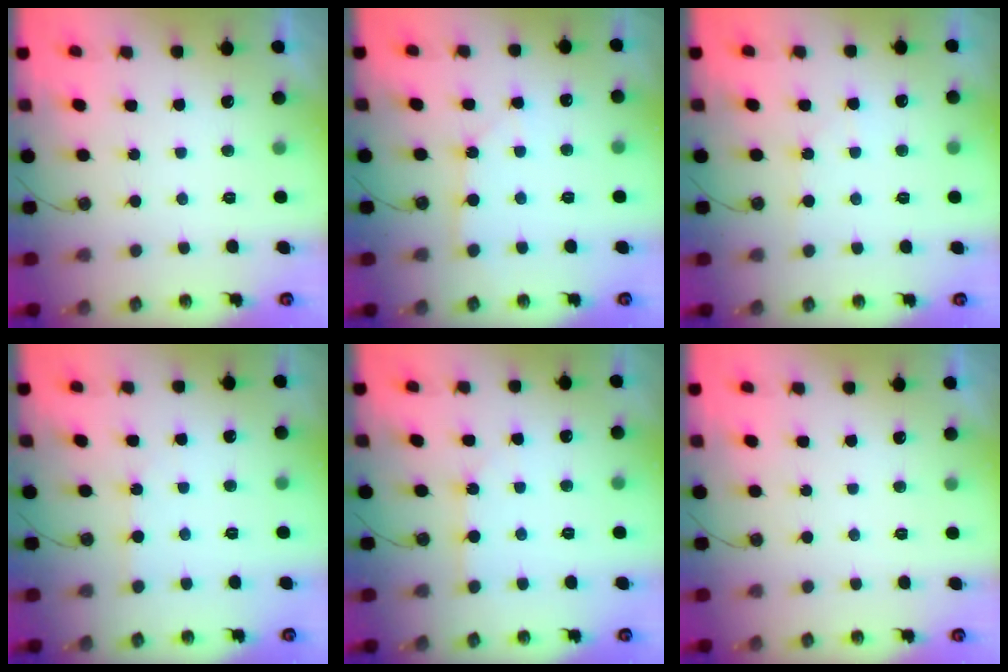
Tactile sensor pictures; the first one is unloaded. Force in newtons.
{"total": 3.3, "press": 3.3, "slide": 0.4}
{"total": 3.2, "press": 3.2, "slide": 0.4}
{"total": 1.8, "press": 1.8, "slide": 0.3}
{"total": 2.4, "press": 2.4, "slide": 0.3}
{"total": 0.0}